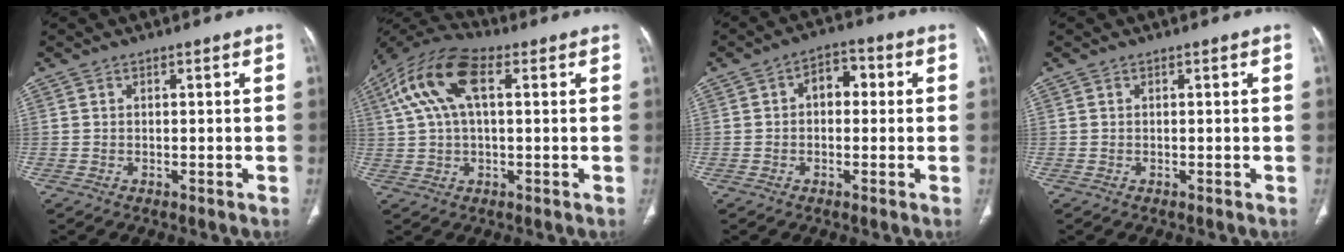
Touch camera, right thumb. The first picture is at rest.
{"total": 13.3, "force": [3.9, 6.3, 11.1], "torque": [-0.233, 0.036, 0.068]}
{"total": 5.4, "force": [0.5, 3.7, 3.9], "torque": [-0.036, 0.019, -0.002]}
{"total": 0.0}